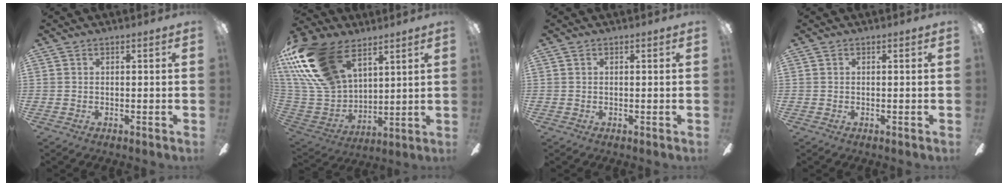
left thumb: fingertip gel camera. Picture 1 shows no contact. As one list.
[{"total": 25.5, "force": [14.2, 14.9, 15.1], "torque": [-0.344, -0.060, 0.259]}, {"total": 0.0}, {"total": 0.0}]